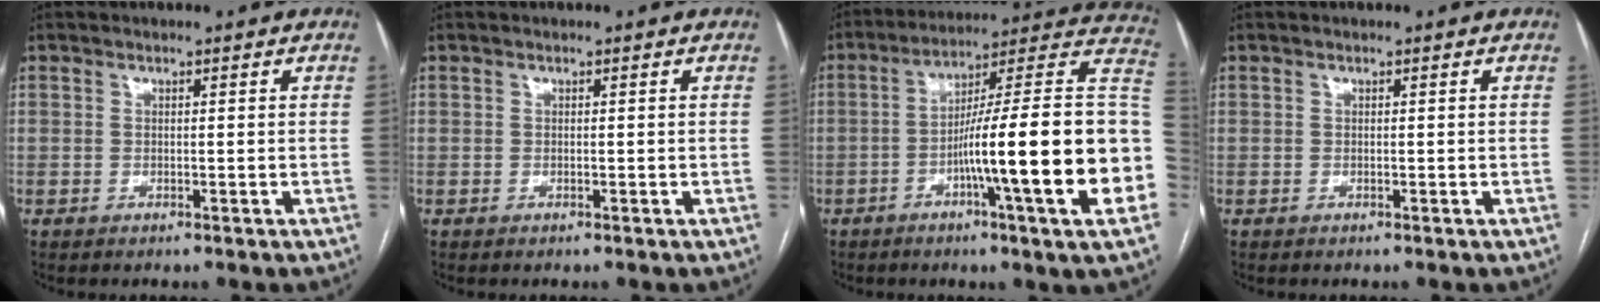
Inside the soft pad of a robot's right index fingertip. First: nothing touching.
{"total": 0.0}
{"total": 25.5, "force": [-5.3, 0.0, 24.9], "torque": [-0.272, 0.011, -0.092]}
{"total": 0.0}